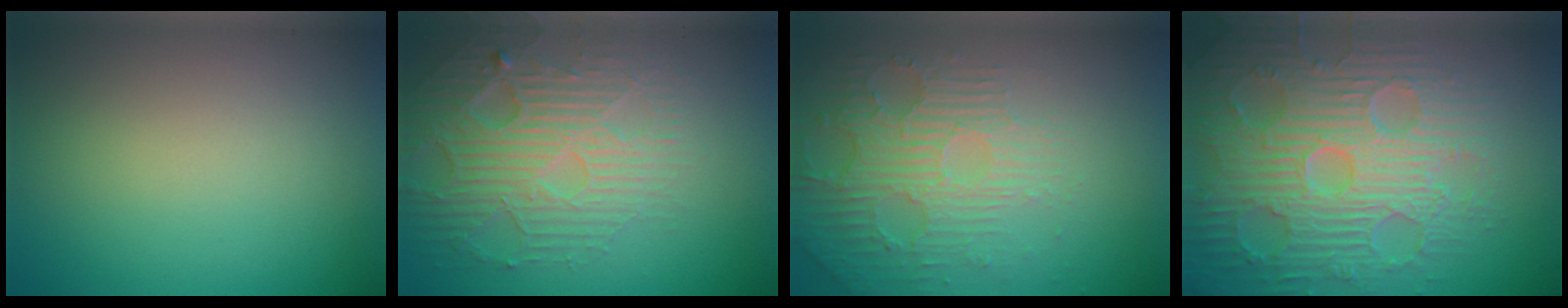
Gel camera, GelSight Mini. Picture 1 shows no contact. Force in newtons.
{"total": 5.8, "press": 4.6, "slide": 3.5}
{"total": 5.0, "press": 3.6, "slide": 3.5}
{"total": 9.3, "press": 6.8, "slide": 6.3}